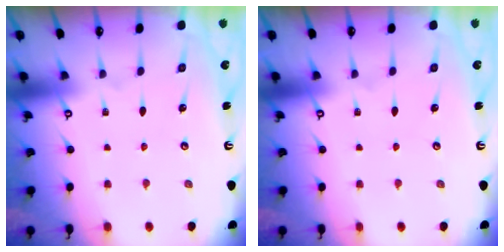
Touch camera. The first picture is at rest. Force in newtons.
{"total": 0.0}